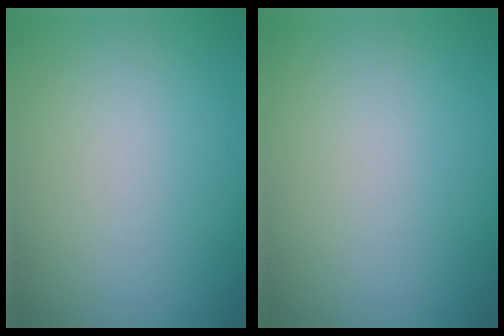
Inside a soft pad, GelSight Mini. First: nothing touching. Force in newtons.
{"total": 0.0}